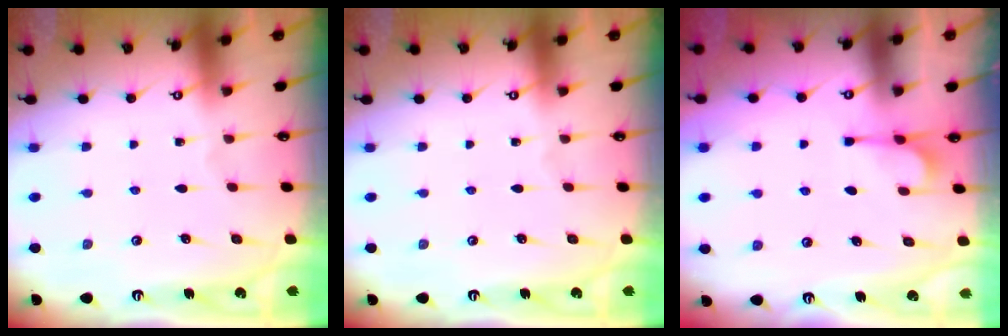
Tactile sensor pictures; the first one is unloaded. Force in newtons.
{"total": 0.0}
{"total": 2.4, "press": 2.2, "slide": 1.0}